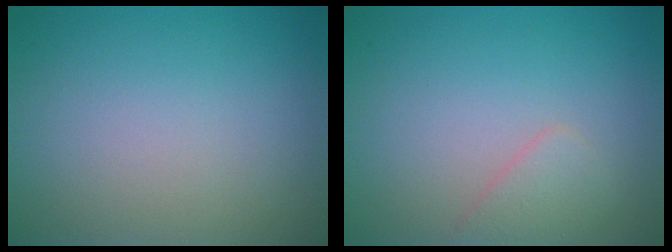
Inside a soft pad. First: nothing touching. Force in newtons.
{"total": 1.6, "press": 1.6, "slide": 0.1}